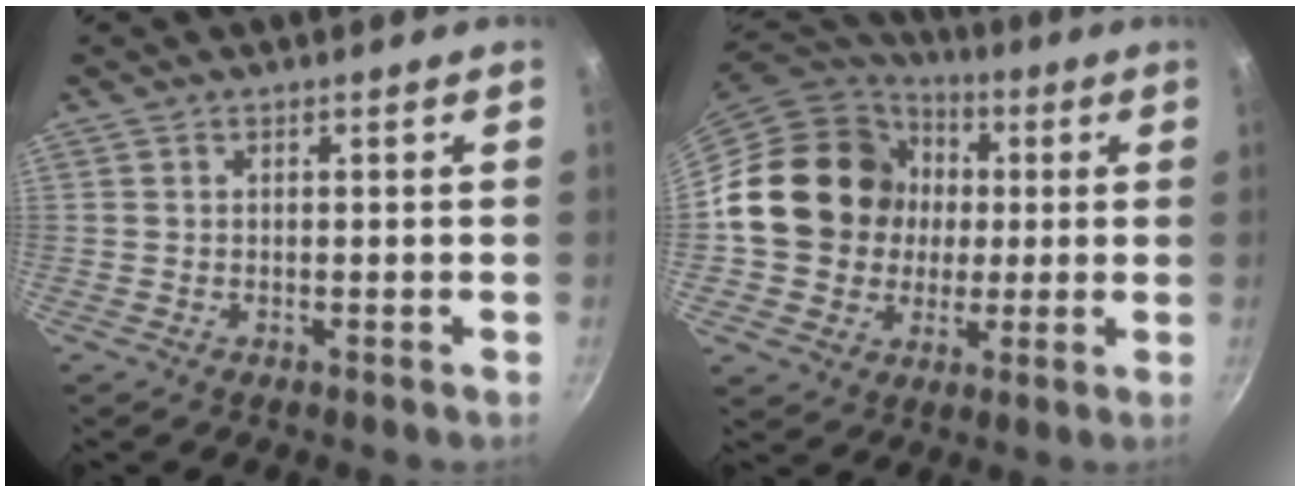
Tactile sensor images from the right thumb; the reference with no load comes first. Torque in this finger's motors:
{"motor_torque": [1.70, 3.31, 1.04, -0.82, 0.16]}